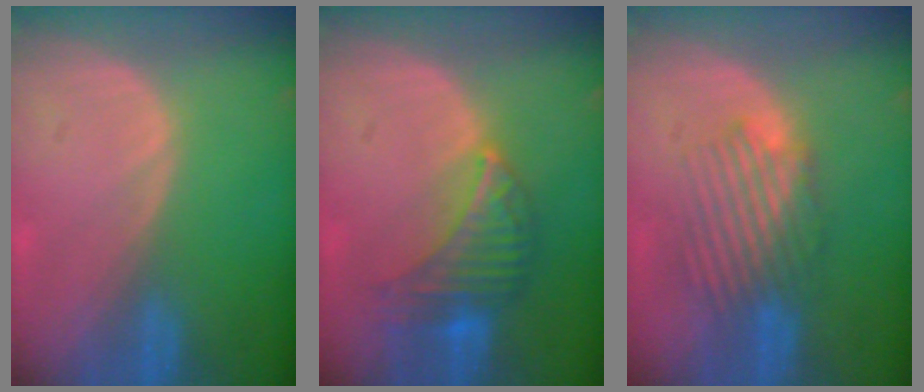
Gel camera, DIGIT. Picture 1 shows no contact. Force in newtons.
{"total": 7.1, "press": 6.7, "slide": 2.2}
{"total": 6.2, "press": 6.1, "slide": 1.5}